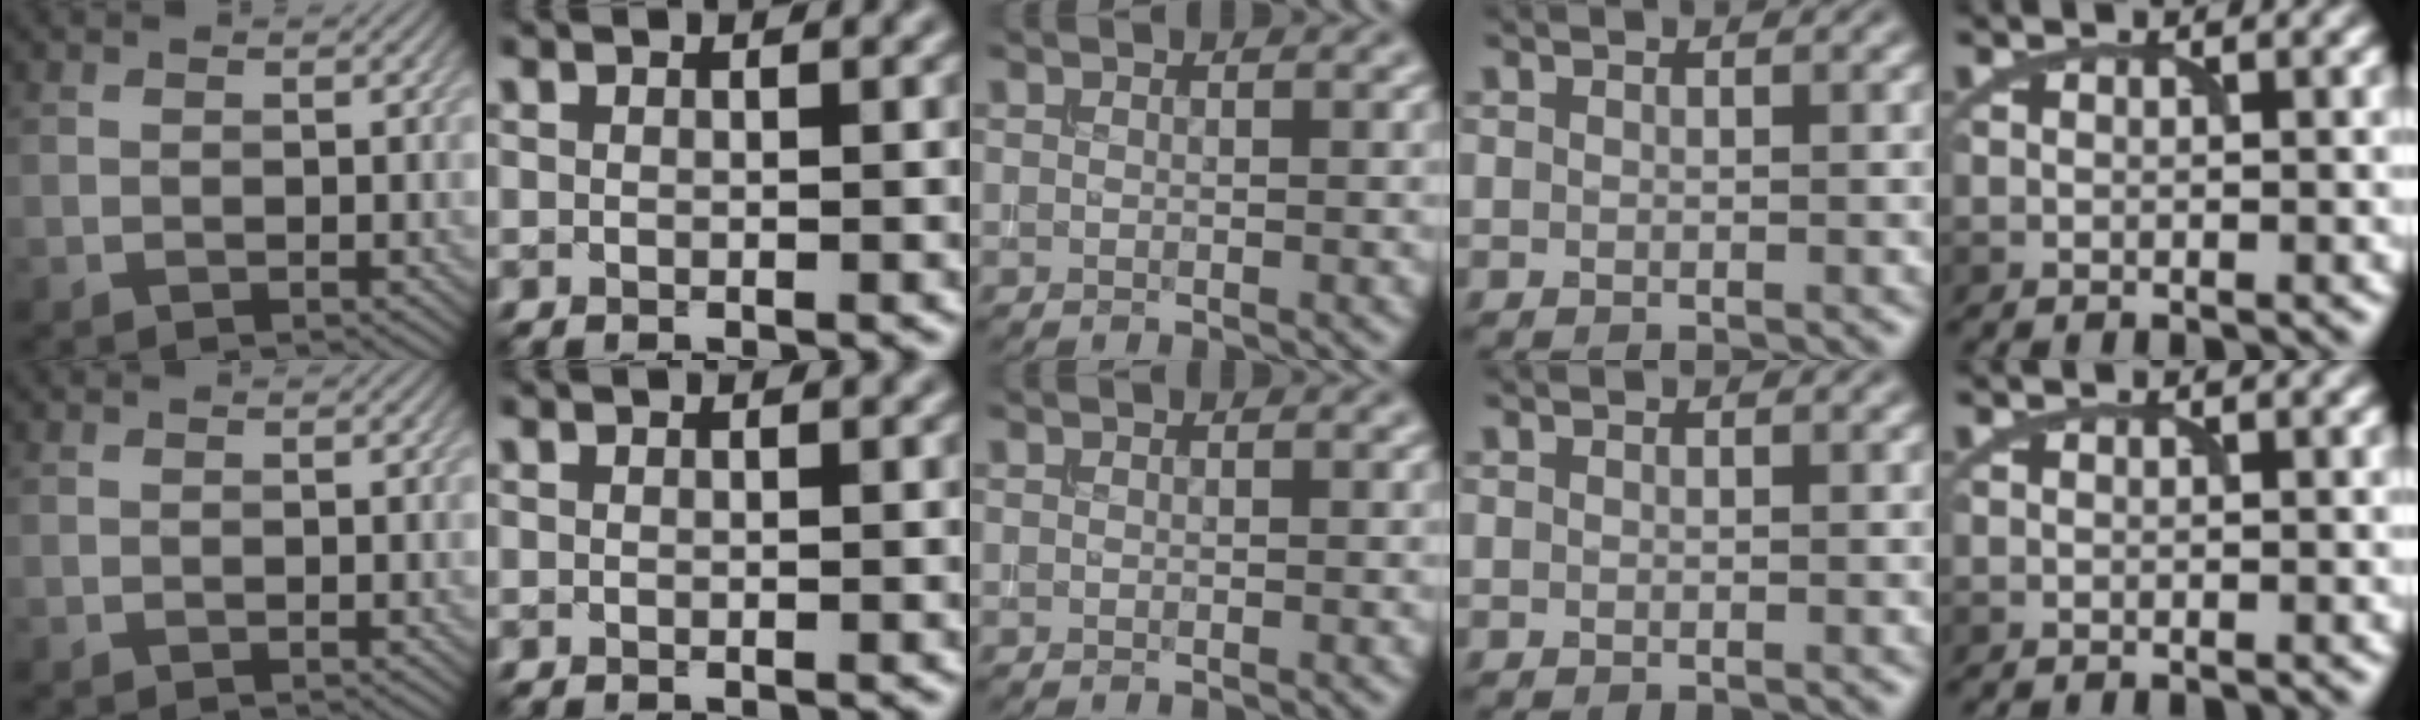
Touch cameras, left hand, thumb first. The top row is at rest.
{}